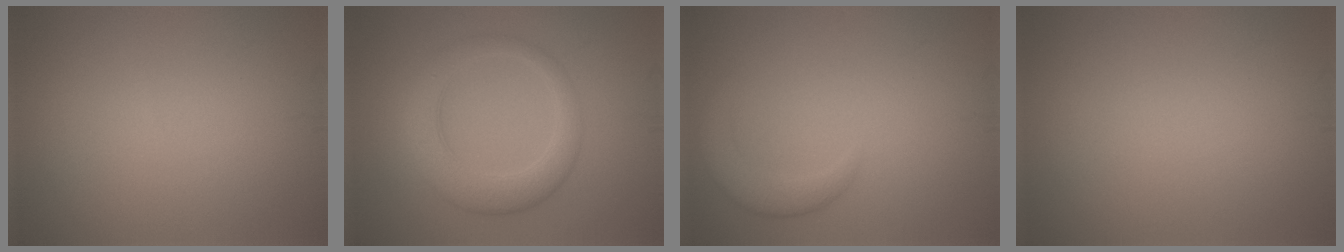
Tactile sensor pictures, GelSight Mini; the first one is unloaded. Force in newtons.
{"total": 4.8, "press": 4.7, "slide": 0.1}
{"total": 2.6, "press": 2.6, "slide": 0.3}
{"total": 0.0}